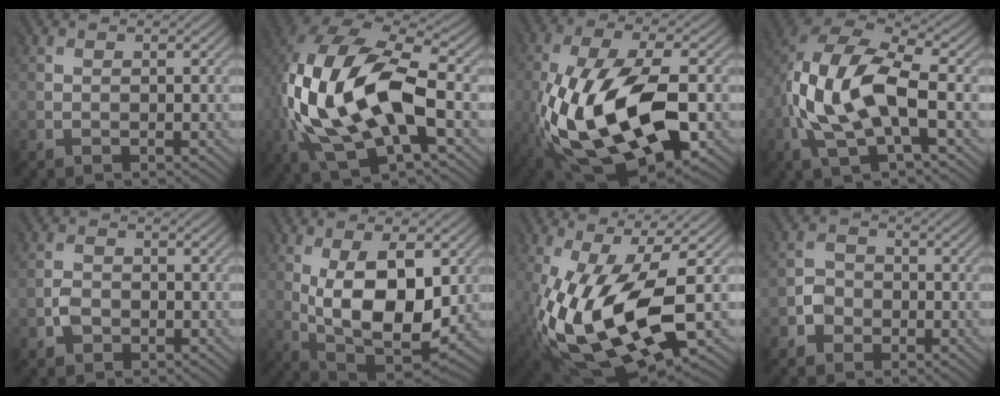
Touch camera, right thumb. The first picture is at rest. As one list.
[{"total": 15.4, "force": [-1.9, 7.1, 13.5], "torque": [-0.297, 0.000, -0.034]}, {"total": 17.1, "force": [-5.0, 8.0, 14.2], "torque": [-0.293, -0.020, -0.082]}, {"total": 11.5, "force": [-1.6, 4.6, 10.4], "torque": [-0.223, 0.002, -0.033]}, {"total": 1.5, "force": [-1.2, 0.9, -0.1], "torque": [0.005, 0.000, -0.026]}, {"total": 13.2, "force": [1.2, 6.2, 11.5], "torque": [-0.194, -0.007, 0.027]}, {"total": 15.6, "force": [-3.5, 6.1, 13.9], "torque": [-0.296, -0.030, -0.055]}, {"total": 2.3, "force": [-1.6, 1.7, -0.2], "torque": [0.004, 0.001, -0.034]}]